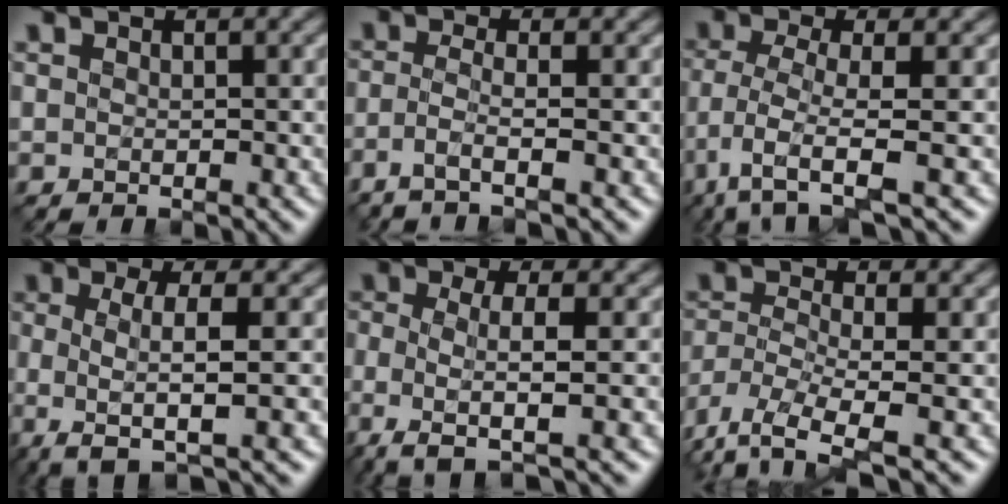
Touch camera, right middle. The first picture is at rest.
{"total": 2.7, "force": [-1.5, 0.5, 2.2], "torque": [-0.041, -0.005, -0.047]}
{"total": 4.0, "force": [-1.8, 0.7, 3.6], "torque": [-0.075, -0.008, -0.040]}
{"total": 5.8, "force": [-1.0, 1.5, 5.5], "torque": [-0.091, -0.010, -0.025]}
{"total": 5.6, "force": [-1.5, 1.4, 5.2], "torque": [-0.097, -0.008, -0.039]}
{"total": 6.2, "force": [-4.0, 2.0, 4.3], "torque": [-0.097, -0.016, -0.085]}